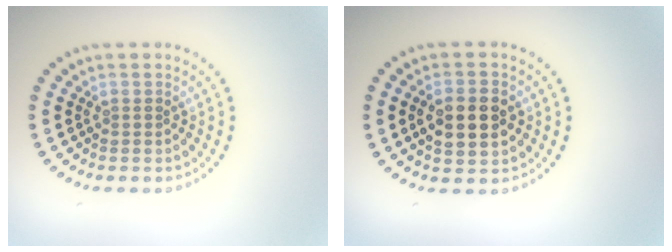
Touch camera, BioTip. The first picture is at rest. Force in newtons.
{"total": 4.5, "press": 4.5, "slide": 0.2}